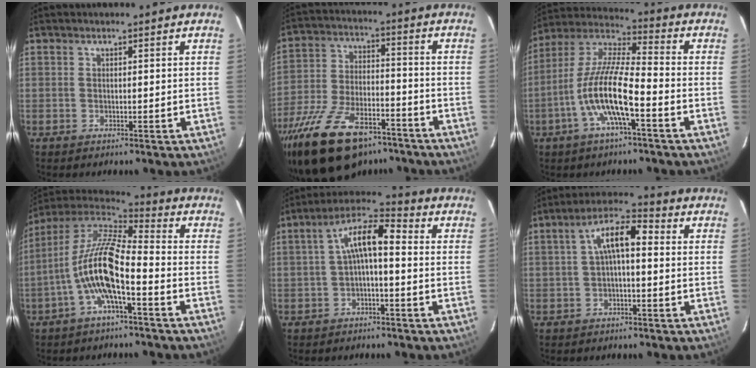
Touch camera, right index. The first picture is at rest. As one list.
[{"total": 21.0, "force": [-14.8, 9.4, 11.5], "torque": [-0.237, -0.021, -0.243]}, {"total": 13.3, "force": [-5.1, 2.4, 12.1], "torque": [-0.242, 0.000, -0.101]}, {"total": 13.5, "force": [-4.6, 3.2, 12.2], "torque": [-0.237, 0.004, -0.094]}, {"total": 7.6, "force": [-0.4, 2.5, 7.2], "torque": [-0.143, 0.026, -0.010]}, {"total": 7.5, "force": [0.5, 2.7, 7.0], "torque": [-0.133, 0.026, 0.007]}]